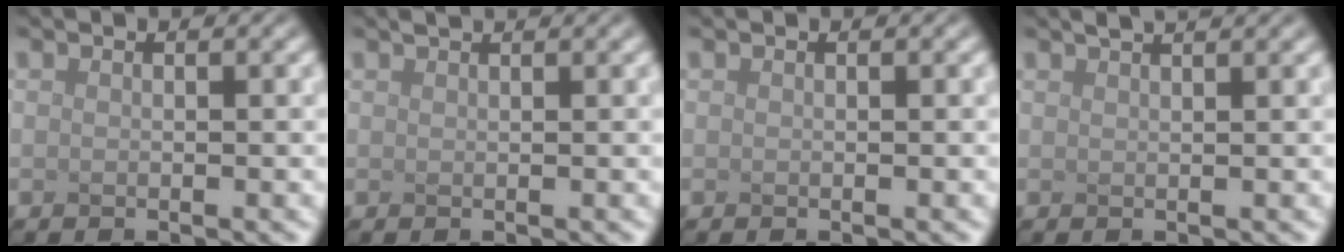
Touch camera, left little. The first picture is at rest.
{"total": 1.2, "force": [1.0, 0.3, 0.6], "torque": [-0.002, 0.004, -0.002]}
{"total": 0.0}
{"total": 3.4, "force": [2.4, 1.2, 2.0], "torque": [-0.006, 0.026, 0.001]}